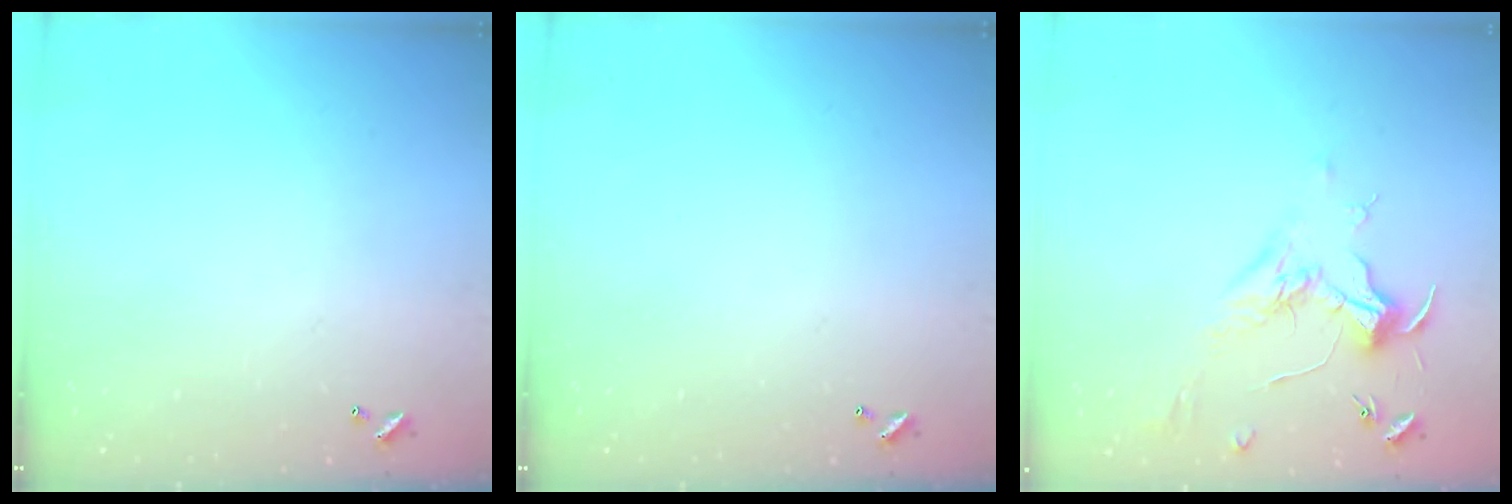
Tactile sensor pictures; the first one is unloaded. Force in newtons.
{"total": 0.0}
{"total": 1.8, "press": 1.6, "slide": 0.7}